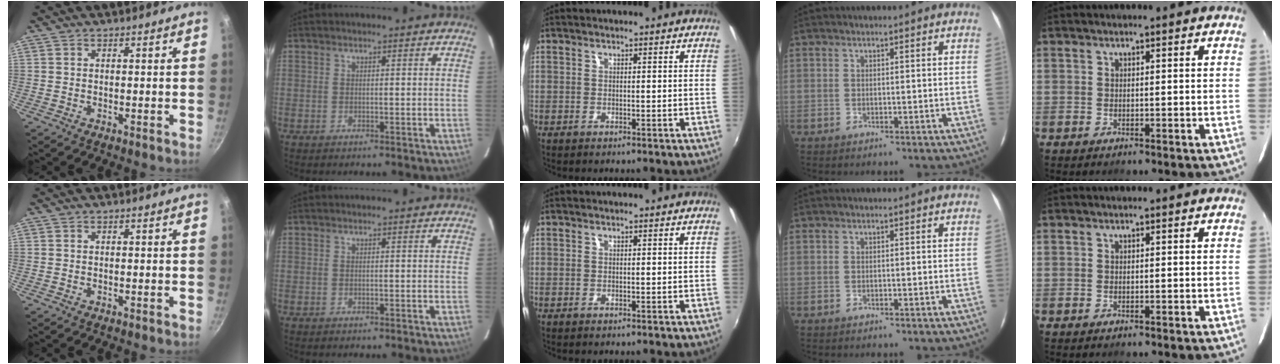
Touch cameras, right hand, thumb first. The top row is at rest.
{}